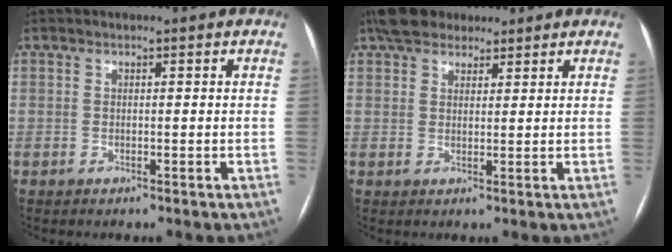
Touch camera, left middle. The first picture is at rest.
{"total": 6.7, "force": [5.3, 3.3, 2.6], "torque": [-0.047, 0.029, 0.095]}